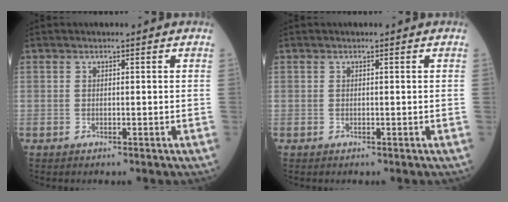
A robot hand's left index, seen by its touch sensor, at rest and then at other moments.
{"total": 0.0}